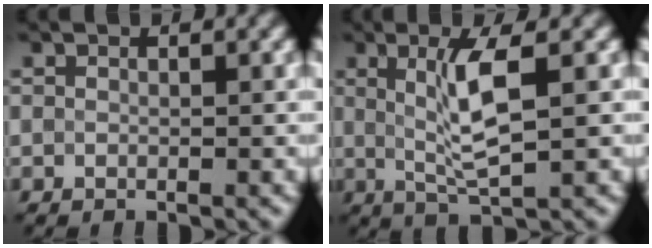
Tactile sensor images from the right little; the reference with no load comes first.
{"total": 4.6, "force": [0.9, 0.7, 4.4], "torque": [-0.090, -0.002, 0.020]}